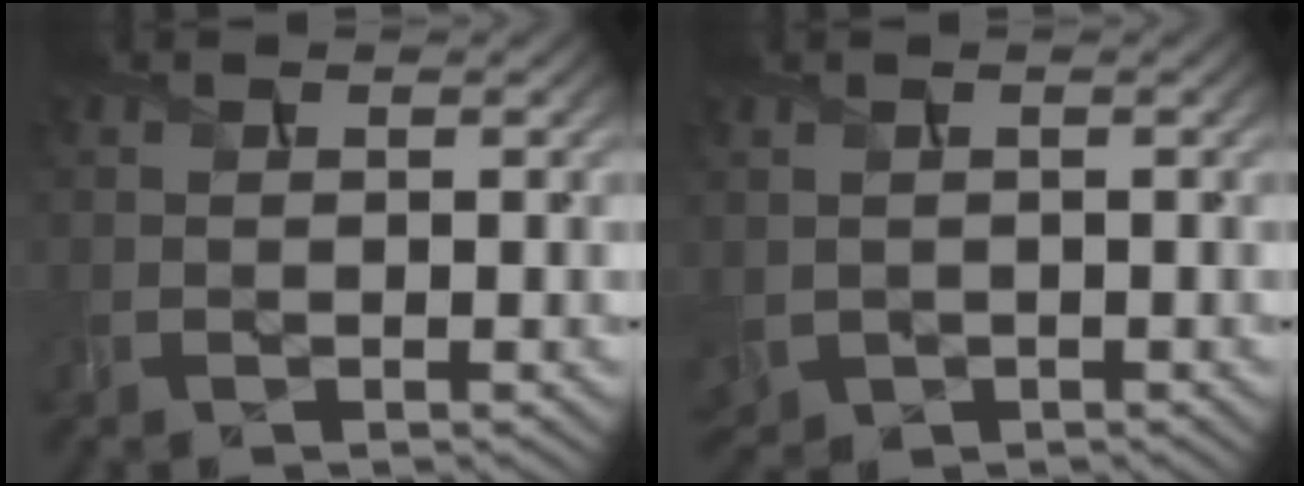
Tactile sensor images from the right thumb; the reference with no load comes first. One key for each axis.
{"total": 2.6, "fx": 0.0, "fy": 2.2, "fz": 1.3, "tx": -0.048, "ty": -0.011, "tz": 0.006}